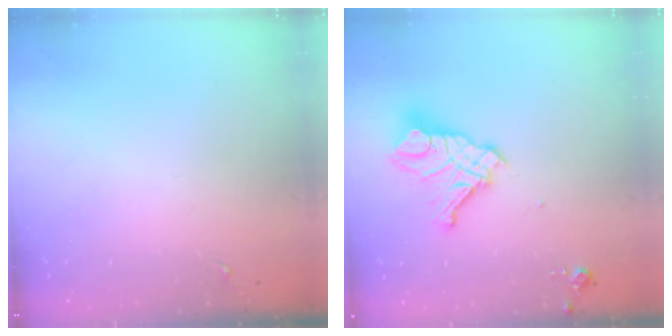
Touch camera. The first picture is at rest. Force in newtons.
{"total": 14.3, "press": 14.2, "slide": 1.6}